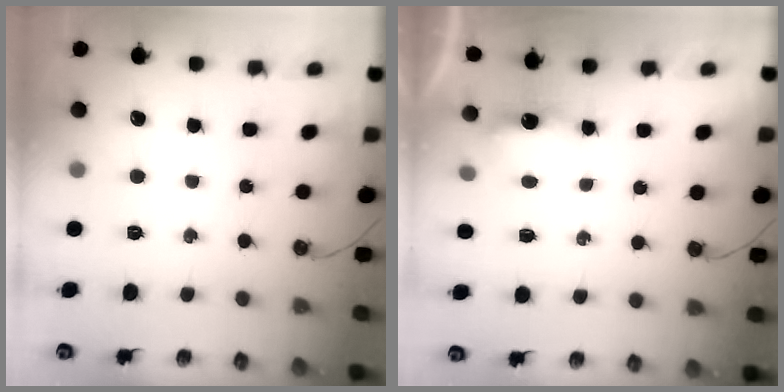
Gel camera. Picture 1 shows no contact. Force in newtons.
{"total": 3.5, "press": 3.3, "slide": 1.0}